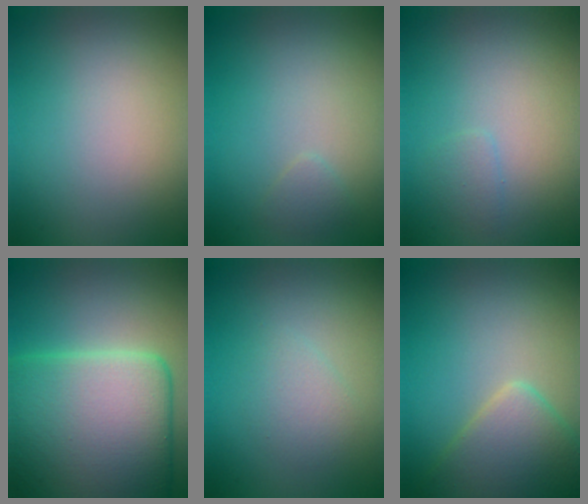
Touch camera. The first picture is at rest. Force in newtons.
{"total": 0.9, "press": 0.9, "slide": 0.0}
{"total": 0.8, "press": 0.8, "slide": 0.0}
{"total": 15.6, "press": 15.6, "slide": 0.3}
{"total": 1.6, "press": 1.6, "slide": 0.1}
{"total": 4.9, "press": 4.9, "slide": 0.3}